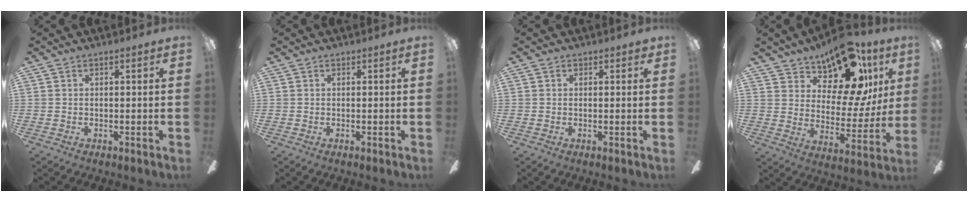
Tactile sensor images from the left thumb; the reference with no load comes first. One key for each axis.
{"total": 0.0}
{"total": 1.1, "fx": 0.5, "fy": 0.8, "fz": 0.5, "tx": -0.001, "ty": 0.001, "tz": 0.006}
{"total": 17.8, "fx": 12.9, "fy": 8.4, "fz": 8.9, "tx": -0.141, "ty": -0.089, "tz": 0.222}